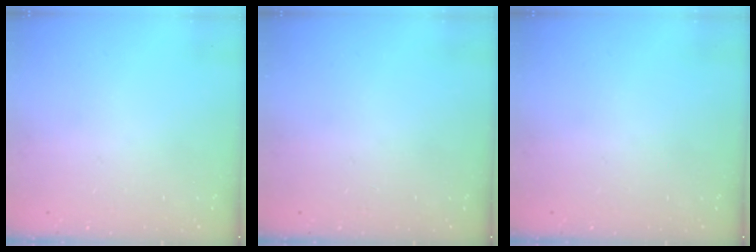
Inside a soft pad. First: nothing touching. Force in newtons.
{"total": 0.0}
{"total": 0.0}